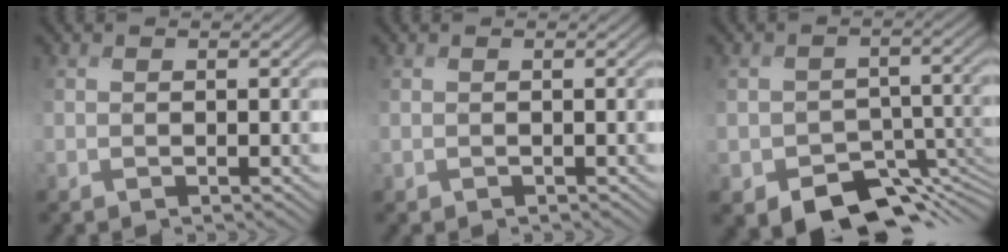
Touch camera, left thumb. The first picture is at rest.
{"total": 0.0}
{"total": 9.0, "force": [-5.9, 5.3, 4.3], "torque": [-0.062, -0.032, -0.092]}